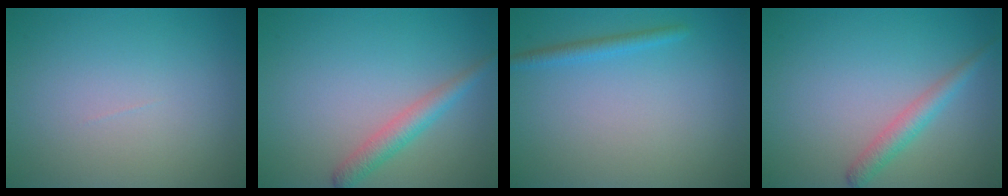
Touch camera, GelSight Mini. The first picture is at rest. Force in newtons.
{"total": 2.5, "press": 2.5, "slide": 0.1}
{"total": 1.5, "press": 1.4, "slide": 0.1}
{"total": 2.2, "press": 2.2, "slide": 0.1}